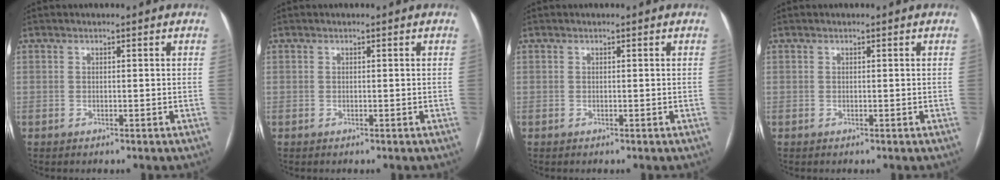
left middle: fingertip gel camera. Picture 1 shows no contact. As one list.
[{"total": 0.0}, {"total": 0.0}, {"total": 0.0}]